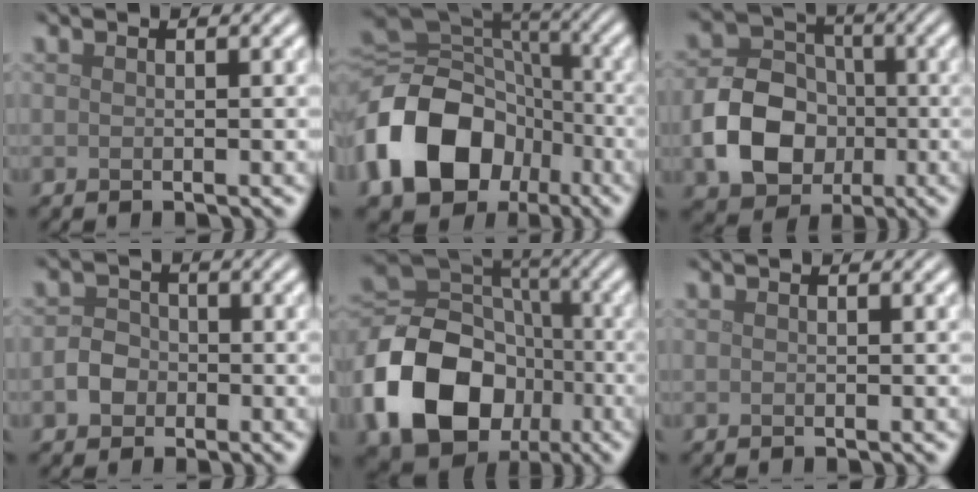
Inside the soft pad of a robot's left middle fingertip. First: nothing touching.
{"total": 16.0, "force": [-5.7, 12.2, 8.6], "torque": [-0.205, -0.027, -0.108]}
{"total": 7.6, "force": [-2.0, 5.9, 4.3], "torque": [-0.076, -0.003, -0.042]}
{"total": 2.3, "force": [-0.9, 1.9, 1.0], "torque": [-0.013, 0.004, -0.022]}
{"total": 13.7, "force": [-4.5, 10.5, 7.5], "torque": [-0.167, -0.007, -0.088]}
{"total": 0.0}